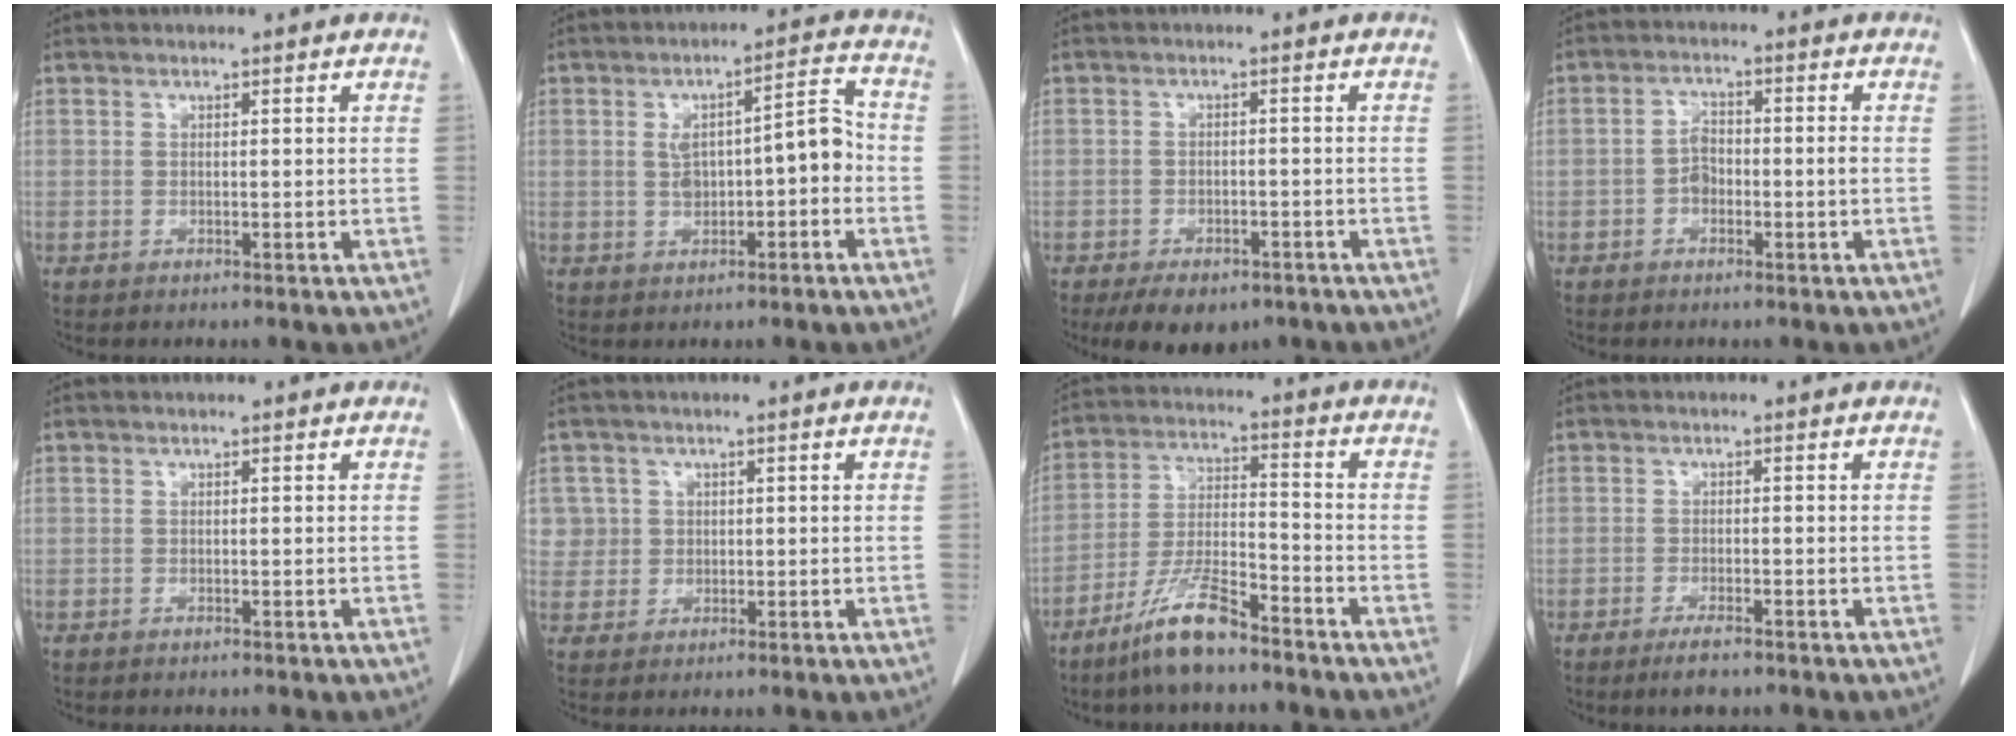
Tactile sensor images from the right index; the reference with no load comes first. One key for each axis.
{"total": 7.8, "fx": -0.8, "fy": 2.6, "fz": 7.3, "tx": -0.117, "ty": 0.034, "tz": -0.008}
{"total": 7.8, "fx": -5.6, "fy": 4.0, "fz": 3.8, "tx": -0.046, "ty": 0.000, "tz": -0.076}
{"total": 3.5, "fx": -1.1, "fy": 1.6, "fz": 2.9, "tx": -0.056, "ty": 0.011, "tz": -0.021}
{"total": 0.0}
{"total": 4.1, "fx": 1.1, "fy": 3.9, "fz": -0.3, "tx": 0.026, "ty": 0.009, "tz": 0.020}
{"total": 9.8, "fx": -7.4, "fy": 1.7, "fz": 6.2, "tx": -0.128, "ty": -0.014, "tz": -0.144}
{"total": 3.2, "fx": -2.4, "fy": 0.6, "fz": 2.1, "tx": -0.040, "ty": -0.004, "tz": -0.040}